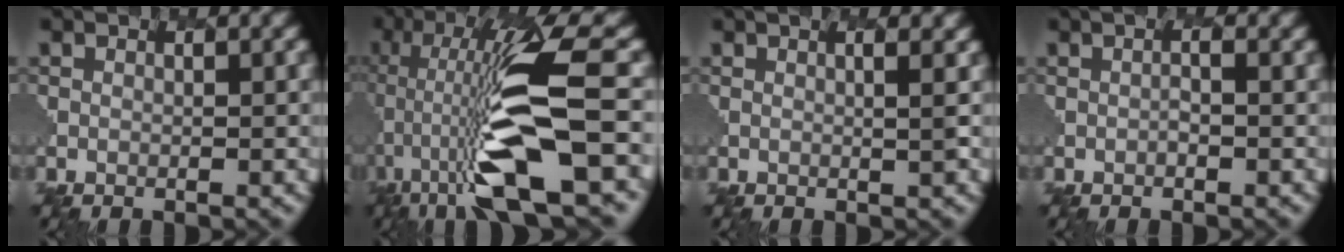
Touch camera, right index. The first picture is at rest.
{"total": 9.5, "force": [-2.0, 2.3, 9.0], "torque": [-0.202, 0.024, -0.060]}
{"total": 1.7, "force": [1.4, 0.4, 0.9], "torque": [-0.005, 0.031, -0.008]}
{"total": 0.0}